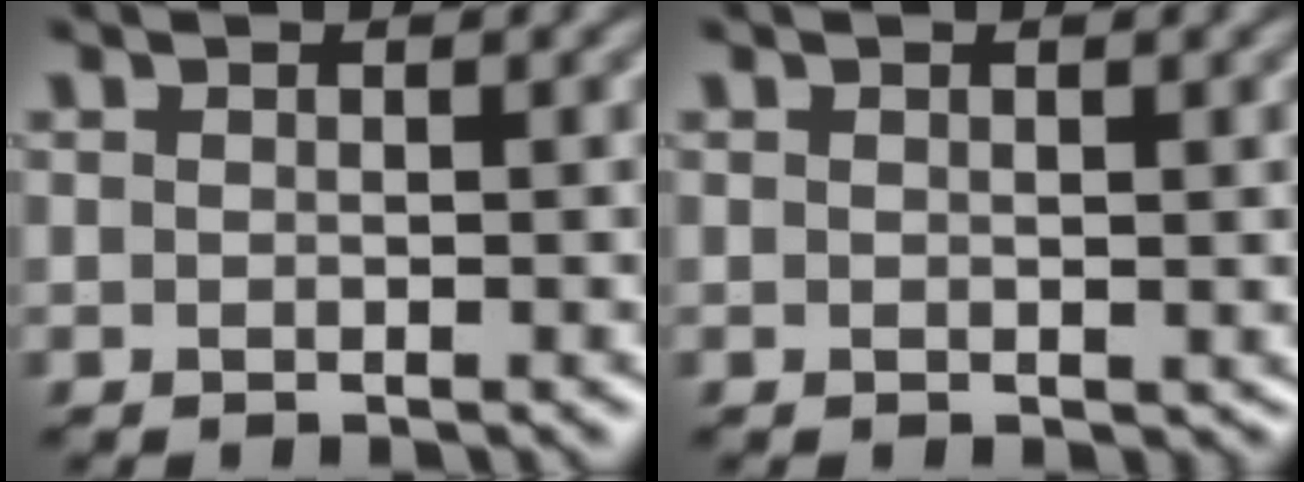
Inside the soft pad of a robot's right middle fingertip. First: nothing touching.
{"total": 0.5, "force": [0.3, 0.4, 0.3], "torque": [-0.002, -0.002, 0.003]}